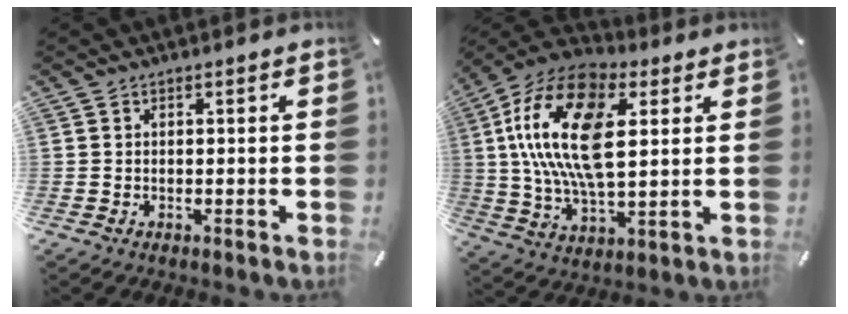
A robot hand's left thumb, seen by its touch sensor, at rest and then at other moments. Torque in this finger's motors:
{"motor_torque": [2.37, 1.86, 1.72, -1.04, 1.05]}